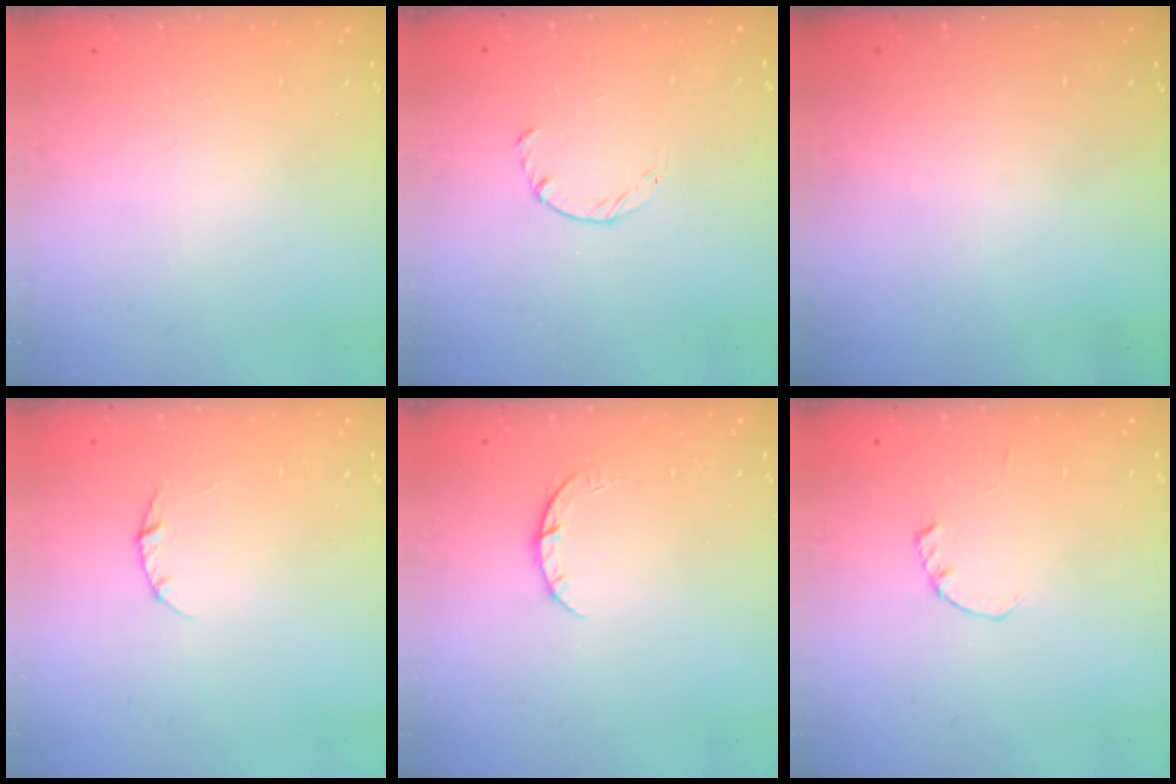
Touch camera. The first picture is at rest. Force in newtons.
{"total": 1.8, "press": 1.7, "slide": 0.3}
{"total": 0.0}
{"total": 2.8, "press": 2.8, "slide": 0.4}
{"total": 3.6, "press": 3.6, "slide": 0.5}
{"total": 0.0}